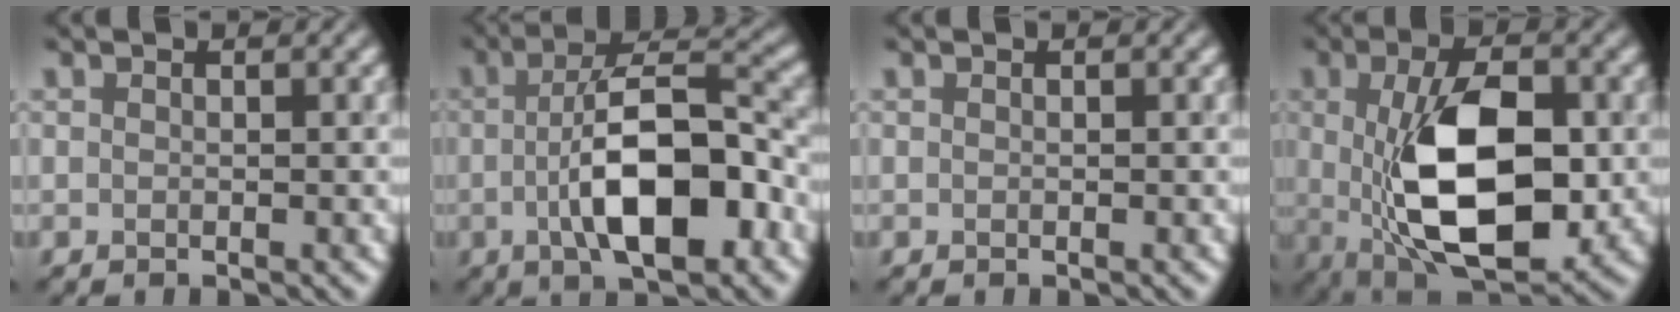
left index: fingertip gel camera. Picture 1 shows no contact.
{"total": 9.8, "force": [-2.1, 3.6, 8.9], "torque": [-0.143, 0.010, -0.037]}
{"total": 0.0}
{"total": 12.0, "force": [-0.4, 5.8, 10.5], "torque": [-0.177, -0.015, 0.002]}